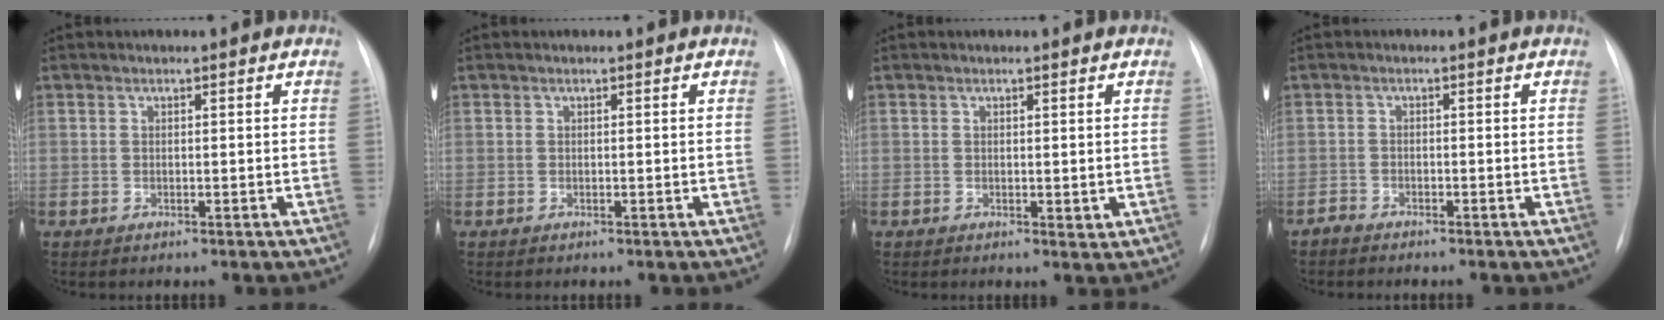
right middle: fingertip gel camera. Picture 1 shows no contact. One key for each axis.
{"total": 0.0}
{"total": 1.1, "fx": 0.2, "fy": 0.5, "fz": 0.9, "tx": -0.012, "ty": -0.005, "tz": 0.007}
{"total": 1.3, "fx": -1.2, "fy": 0.1, "fz": 0.0, "tx": -0.003, "ty": -0.003, "tz": -0.025}